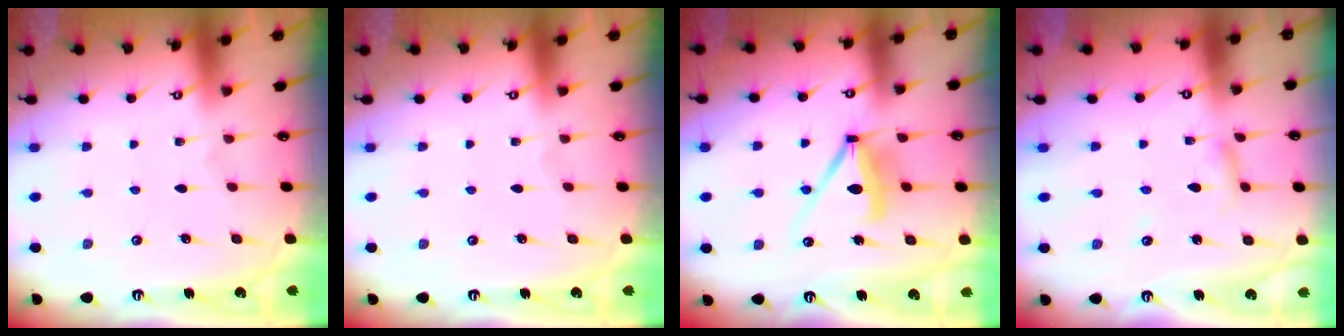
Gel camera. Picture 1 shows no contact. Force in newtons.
{"total": 0.0}
{"total": 11.1, "press": 11.1, "slide": 0.6}
{"total": 2.7, "press": 2.7, "slide": 0.2}